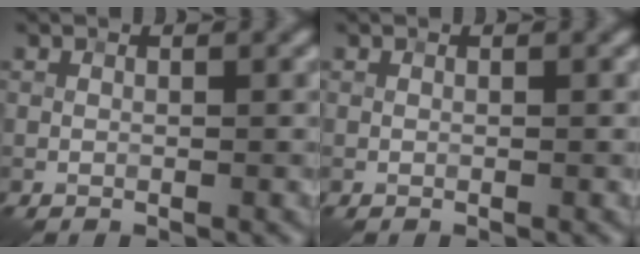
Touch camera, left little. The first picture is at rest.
{"total": 0.0}